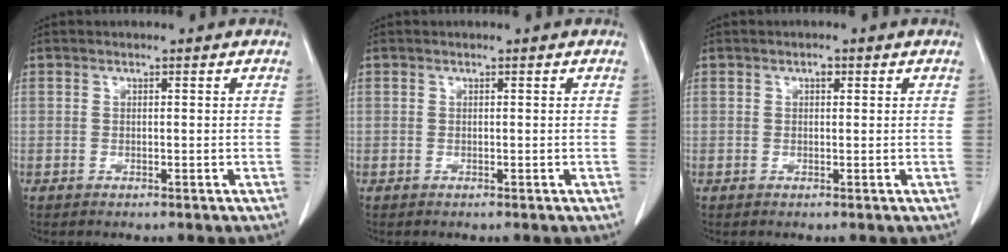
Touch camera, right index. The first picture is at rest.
{"total": 0.0}
{"total": 0.8, "force": [0.3, 0.5, 0.6], "torque": [-0.008, 0.000, 0.004]}